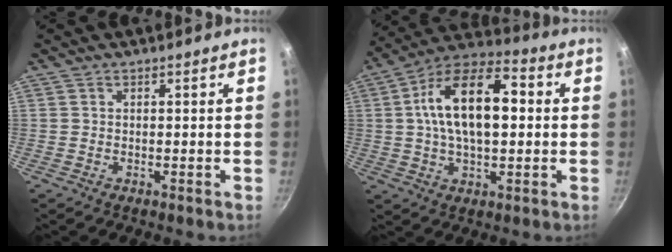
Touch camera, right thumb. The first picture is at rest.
{"total": 17.7, "force": [2.1, 9.1, 15.1], "torque": [-0.253, 0.027, 0.027]}